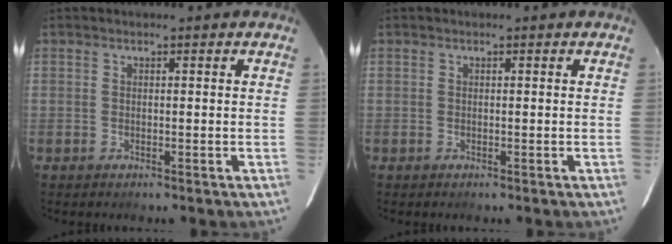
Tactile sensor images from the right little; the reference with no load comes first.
{"total": 0.0}